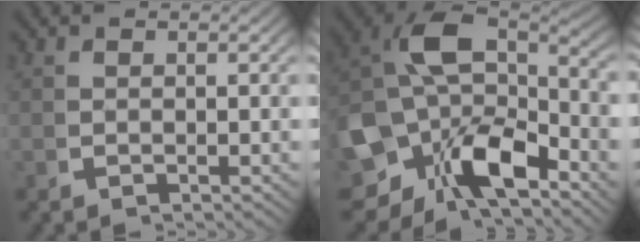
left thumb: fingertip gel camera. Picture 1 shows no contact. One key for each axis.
{"total": 16.0, "fx": -0.4, "fy": 11.5, "fz": 11.0, "tx": -0.266, "ty": -0.061, "tz": 0.006}